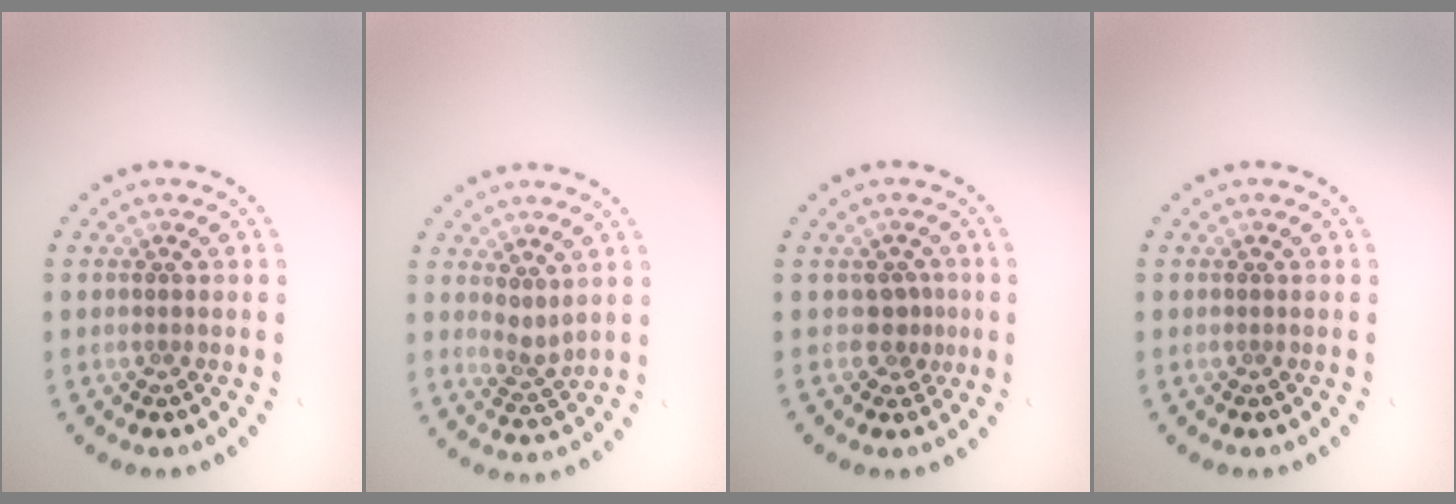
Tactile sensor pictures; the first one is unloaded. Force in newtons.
{"total": 1.9, "press": 1.5, "slide": 1.1}
{"total": 1.8, "press": 1.3, "slide": 1.2}
{"total": 0.0}